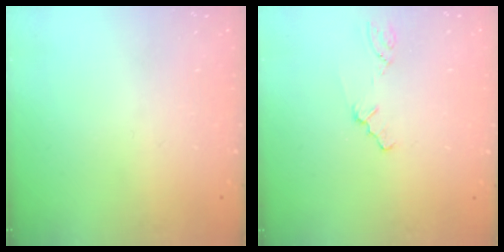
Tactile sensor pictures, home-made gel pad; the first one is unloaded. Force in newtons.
{"total": 0.9, "press": 0.8, "slide": 0.2}